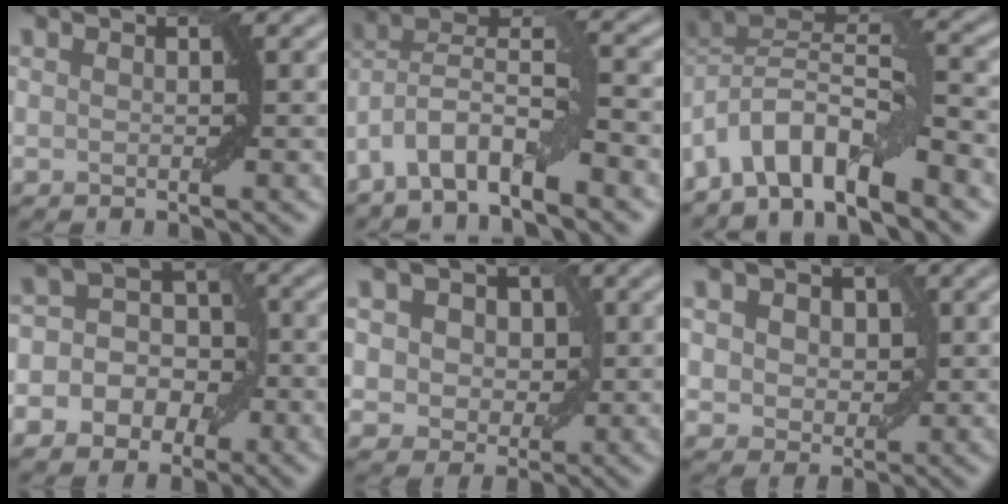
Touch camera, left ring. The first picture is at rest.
{"total": 6.8, "force": [-4.1, 2.0, 5.0], "torque": [-0.084, 0.012, -0.087]}
{"total": 6.9, "force": [-4.0, 2.8, 4.9], "torque": [-0.063, 0.011, -0.081]}
{"total": 7.8, "force": [-1.7, 6.8, 3.5], "torque": [-0.038, 0.039, -0.062]}
{"total": 6.5, "force": [2.3, 5.1, 3.4], "torque": [-0.041, 0.019, 0.014]}
{"total": 5.7, "force": [1.9, 4.3, 3.3], "torque": [-0.044, 0.021, 0.008]}